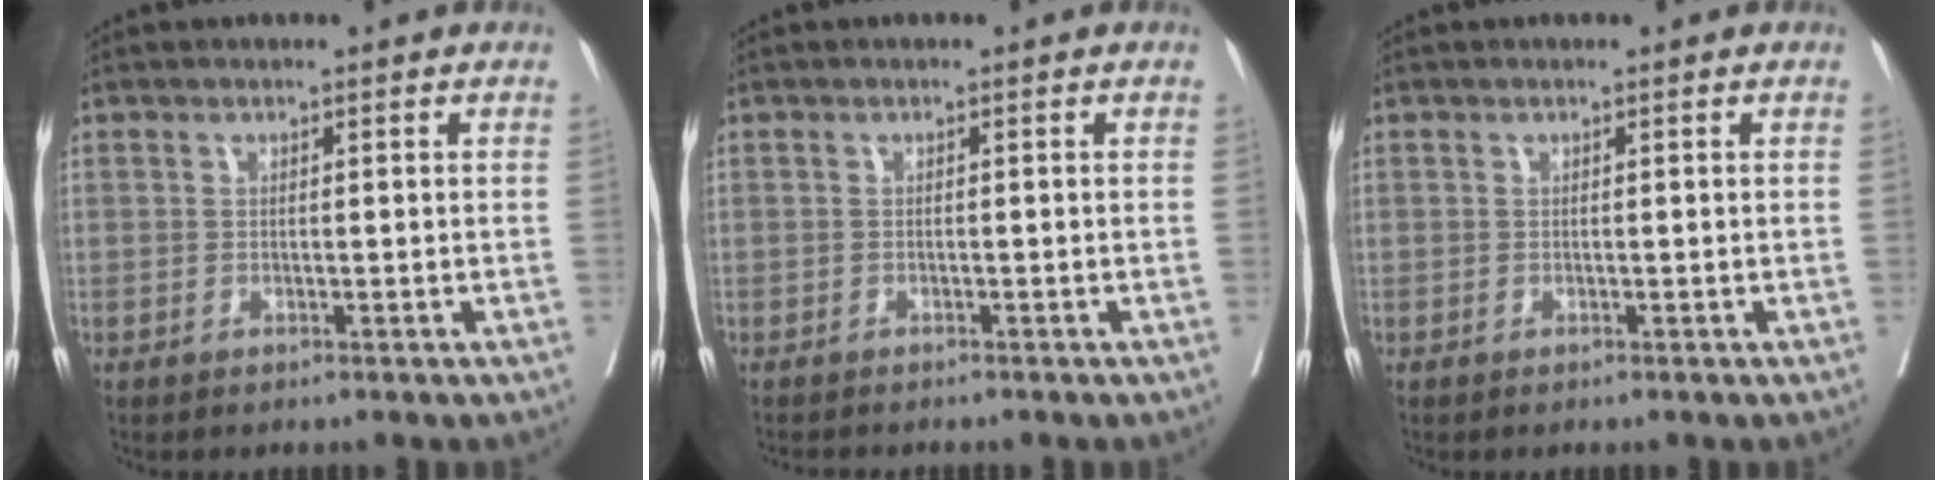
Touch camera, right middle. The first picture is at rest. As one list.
[{"total": 1.7, "force": [-1.6, 0.3, 0.4], "torque": [-0.010, -0.005, -0.024]}, {"total": 0.0}]